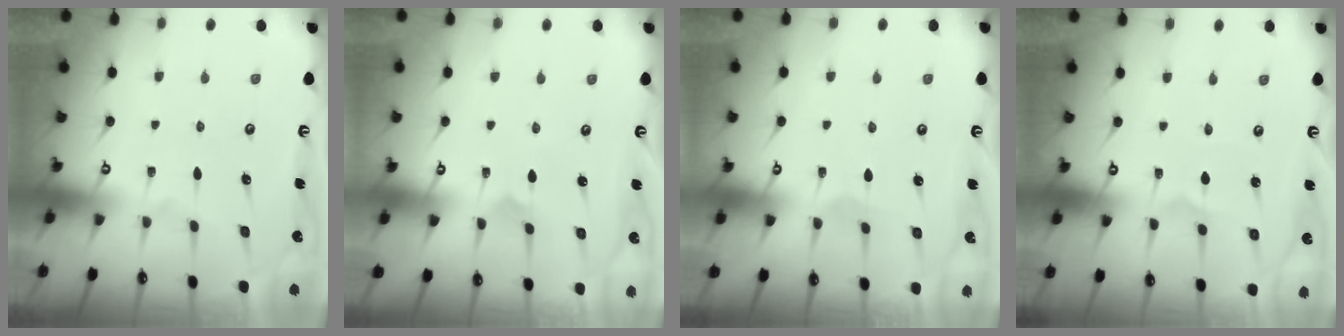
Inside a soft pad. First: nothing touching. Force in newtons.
{"total": 2.3, "press": 2.3, "slide": 0.2}
{"total": 2.8, "press": 2.8, "slide": 0.2}
{"total": 1.2, "press": 1.2, "slide": 0.0}